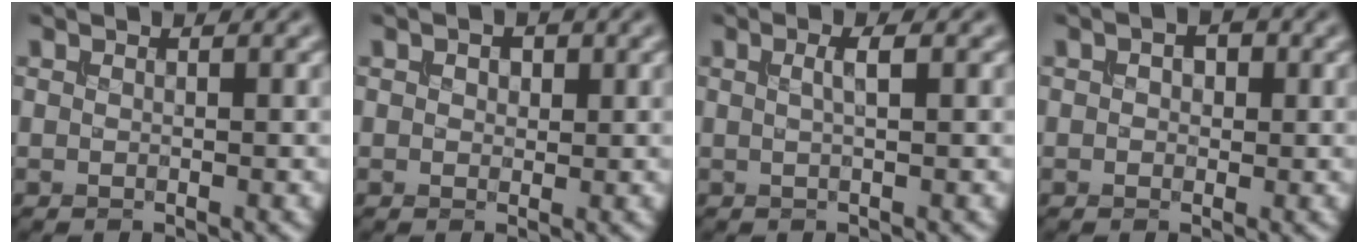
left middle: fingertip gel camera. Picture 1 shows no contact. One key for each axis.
{"total": 1.3, "fx": 0.6, "fy": 0.9, "fz": 0.8, "tx": -0.013, "ty": 0.001, "tz": 0.007}
{"total": 1.6, "fx": 0.2, "fy": 0.5, "fz": 1.5, "tx": -0.025, "ty": 0.003, "tz": -0.001}
{"total": 1.8, "fx": 0.6, "fy": 1.2, "fz": 1.3, "tx": -0.018, "ty": 0.002, "tz": 0.002}